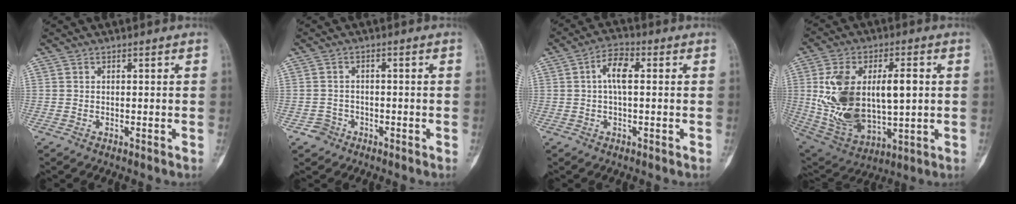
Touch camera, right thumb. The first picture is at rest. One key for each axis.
{"total": 2.5, "fx": -1.4, "fy": 2.1, "fz": -0.1, "tx": 0.013, "ty": 0.011, "tz": -0.026}
{"total": 5.6, "fx": 0.7, "fy": 2.4, "fz": 5.0, "tx": -0.097, "ty": 0.012, "tz": 0.002}
{"total": 22.1, "fx": 1.8, "fy": 12.0, "fz": 18.4, "tx": -0.333, "ty": -0.007, "tz": 0.050}